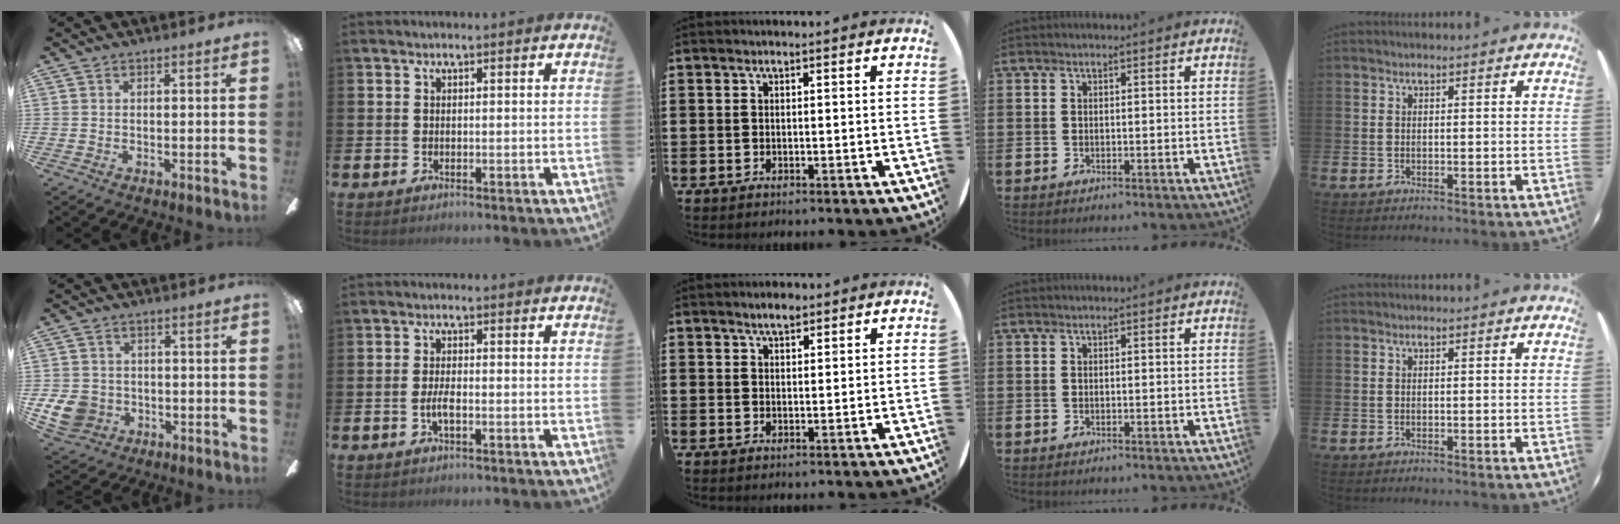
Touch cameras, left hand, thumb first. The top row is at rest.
{"thumb": {"total": 8.3, "force": [-2.4, 7.2, 3.4], "torque": [-0.082, 0.017, -0.045]}, "index": {"total": 2.2, "force": [-0.7, 0.7, 2.0], "torque": [-0.032, 0.001, -0.014]}, "middle": {"total": 2.2, "force": [1.9, 0.7, 0.8], "torque": [-0.010, -0.001, 0.034]}}